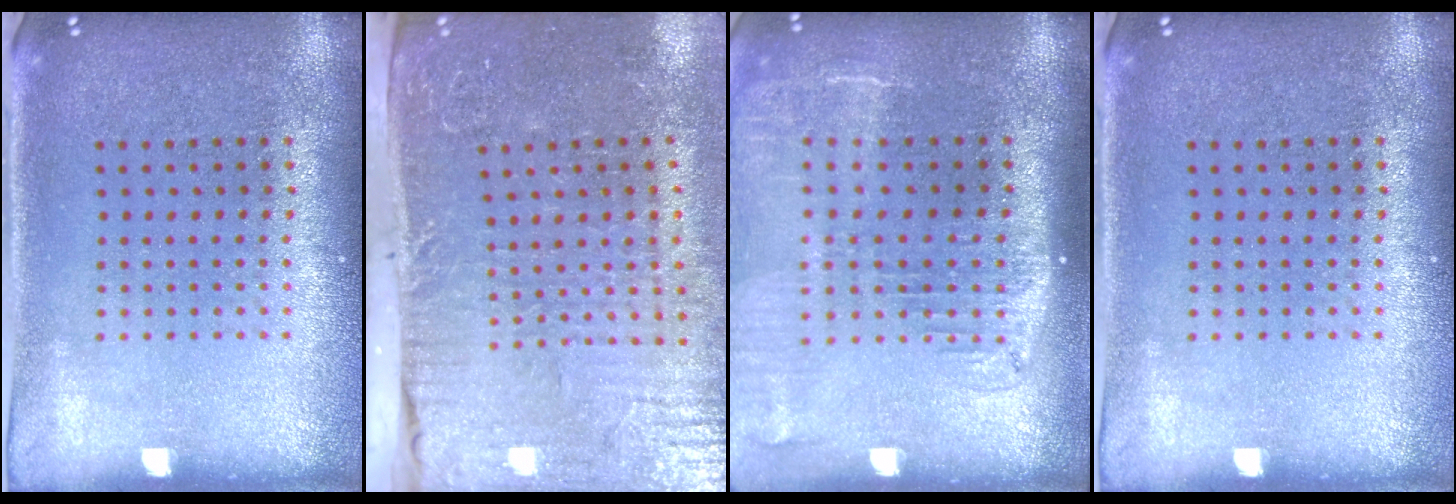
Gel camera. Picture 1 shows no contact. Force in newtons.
{"total": 4.7, "press": 4.2, "slide": 2.3}
{"total": 2.3, "press": 1.9, "slide": 1.4}
{"total": 0.0}